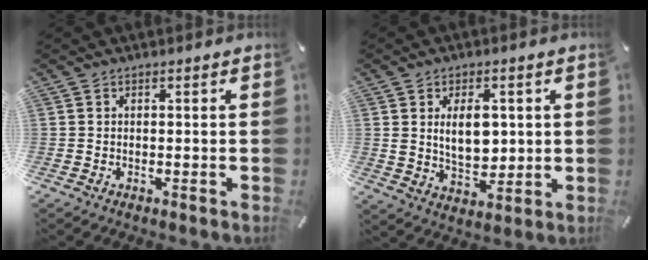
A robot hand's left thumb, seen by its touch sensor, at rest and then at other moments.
{"total": 9.0, "force": [1.7, 5.7, 6.7], "torque": [-0.112, -0.001, 0.027]}